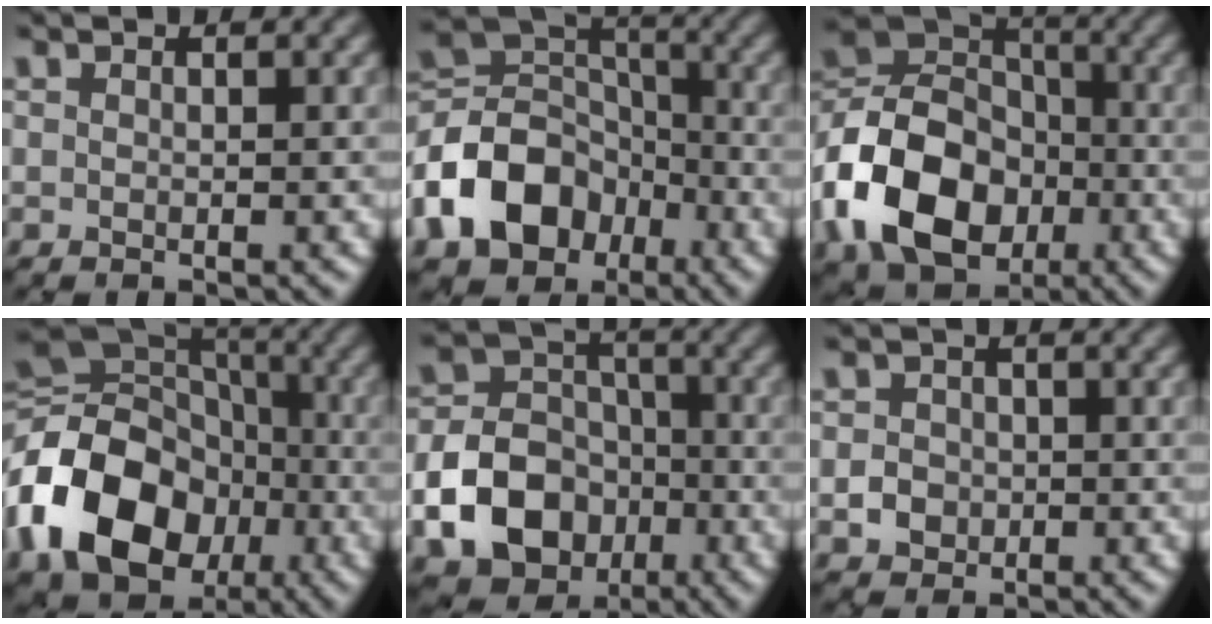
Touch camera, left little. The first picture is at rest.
{"total": 10.9, "force": [-4.8, 7.9, 5.8], "torque": [-0.128, 0.003, -0.102]}
{"total": 12.3, "force": [-4.2, 8.9, 7.4], "torque": [-0.158, 0.004, -0.092]}
{"total": 16.4, "force": [-5.2, 12.3, 9.4], "torque": [-0.217, -0.005, -0.107]}
{"total": 11.0, "force": [-4.3, 8.6, 5.3], "torque": [-0.105, -0.024, -0.094]}
{"total": 2.1, "force": [-0.5, 1.9, 0.7], "torque": [0.005, 0.000, -0.015]}